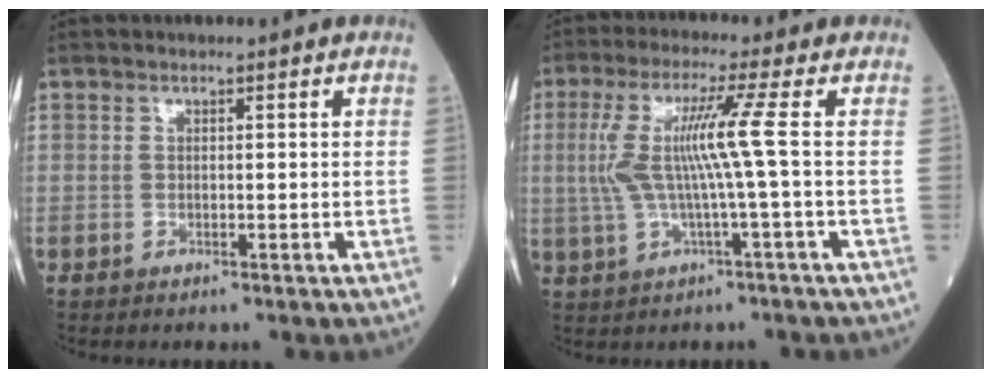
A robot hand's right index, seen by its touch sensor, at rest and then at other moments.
{"total": 8.1, "force": [0.3, -1.2, 8.0], "torque": [-0.172, 0.011, 0.010]}